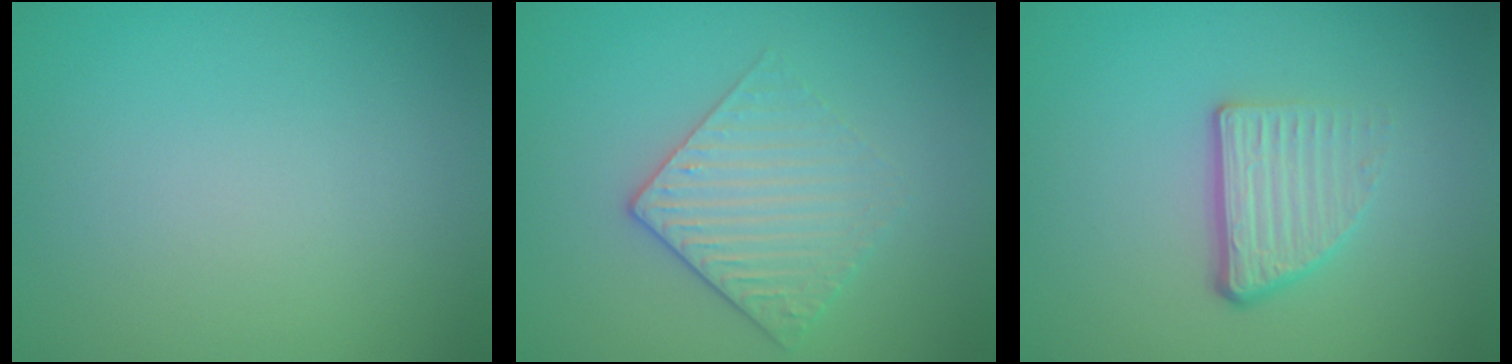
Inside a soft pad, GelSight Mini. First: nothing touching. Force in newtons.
{"total": 3.0, "press": 2.6, "slide": 1.6}
{"total": 3.6, "press": 2.2, "slide": 2.8}